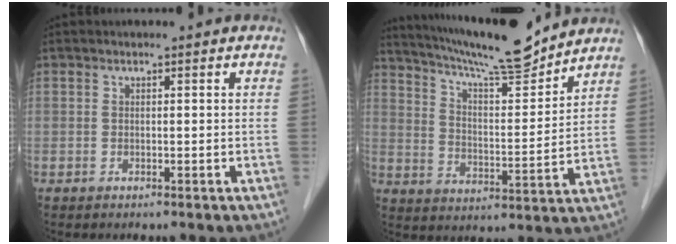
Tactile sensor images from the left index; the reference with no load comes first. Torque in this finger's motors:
{"motor_torque": [0.40, -0.44, 0.27, 0.08]}